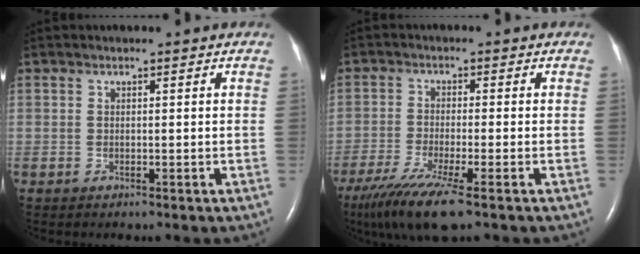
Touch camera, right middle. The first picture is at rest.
{"total": 10.1, "force": [-6.8, 0.4, 7.4], "torque": [-0.135, -0.030, -0.117]}